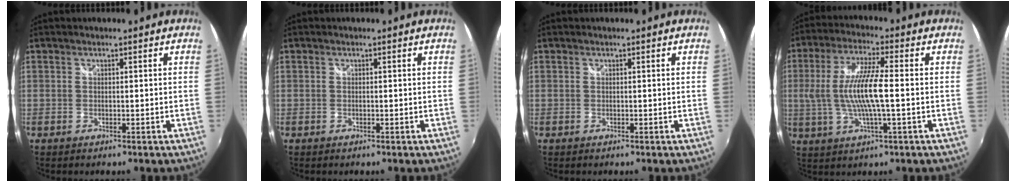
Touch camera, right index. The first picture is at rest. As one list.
[{"total": 0.0}, {"total": 0.0}, {"total": 11.6, "force": [-0.5, 1.9, 11.5], "torque": [-0.222, -0.002, -0.008]}]